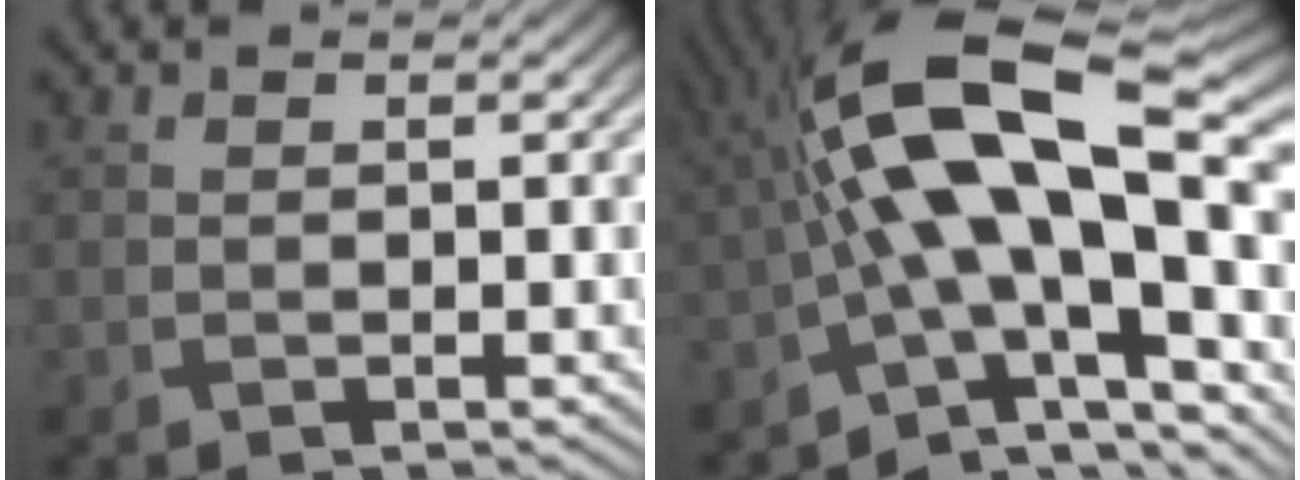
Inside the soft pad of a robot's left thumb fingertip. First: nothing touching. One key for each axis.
{"total": 18.4, "fx": -0.6, "fy": 6.0, "fz": 17.4, "tx": -0.285, "ty": 0.041, "tz": -0.031}